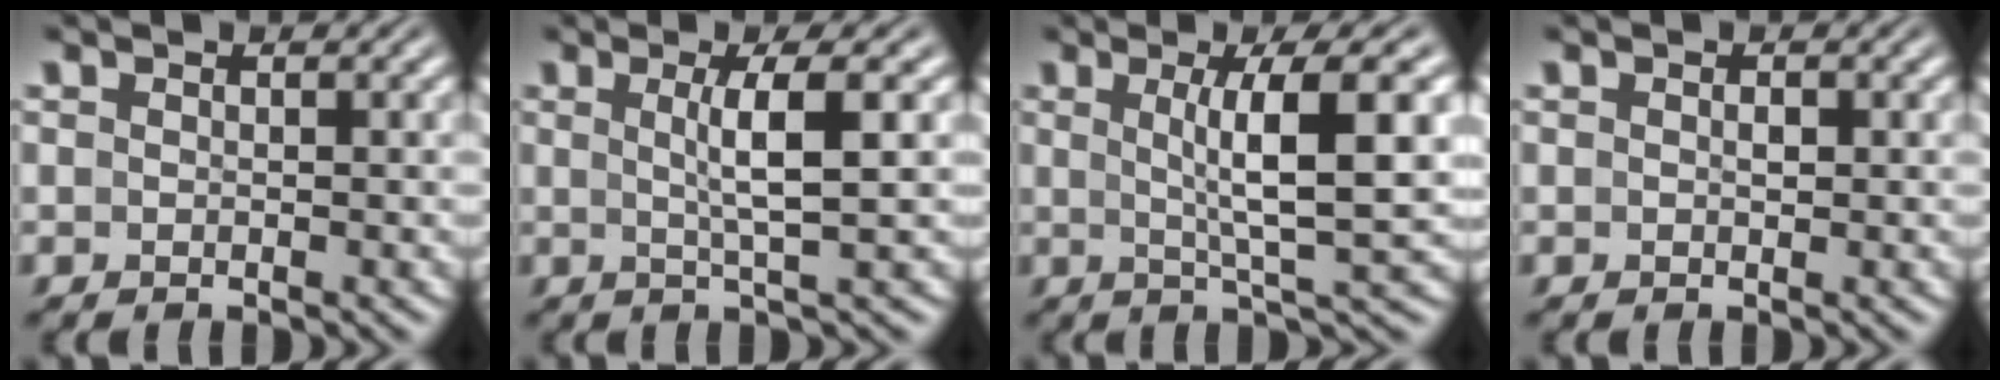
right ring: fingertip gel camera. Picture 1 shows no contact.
{"total": 3.5, "force": [0.6, -0.7, 3.3], "torque": [-0.055, -0.004, 0.015]}
{"total": 6.0, "force": [1.1, 0.1, 5.9], "torque": [-0.085, -0.002, 0.024]}
{"total": 0.6, "force": [0.0, 0.4, 0.5], "torque": [-0.013, -0.006, 0.004]}